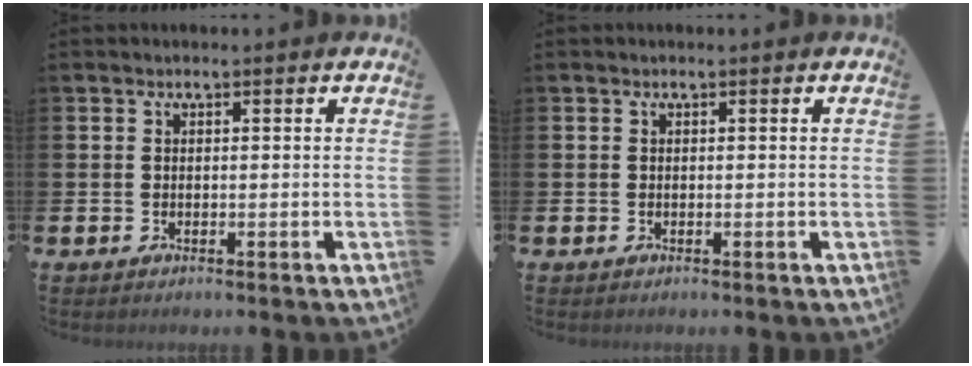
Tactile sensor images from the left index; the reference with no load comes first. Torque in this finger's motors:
{"motor_torque": [0.00, 0.00, 0.00, 0.01]}